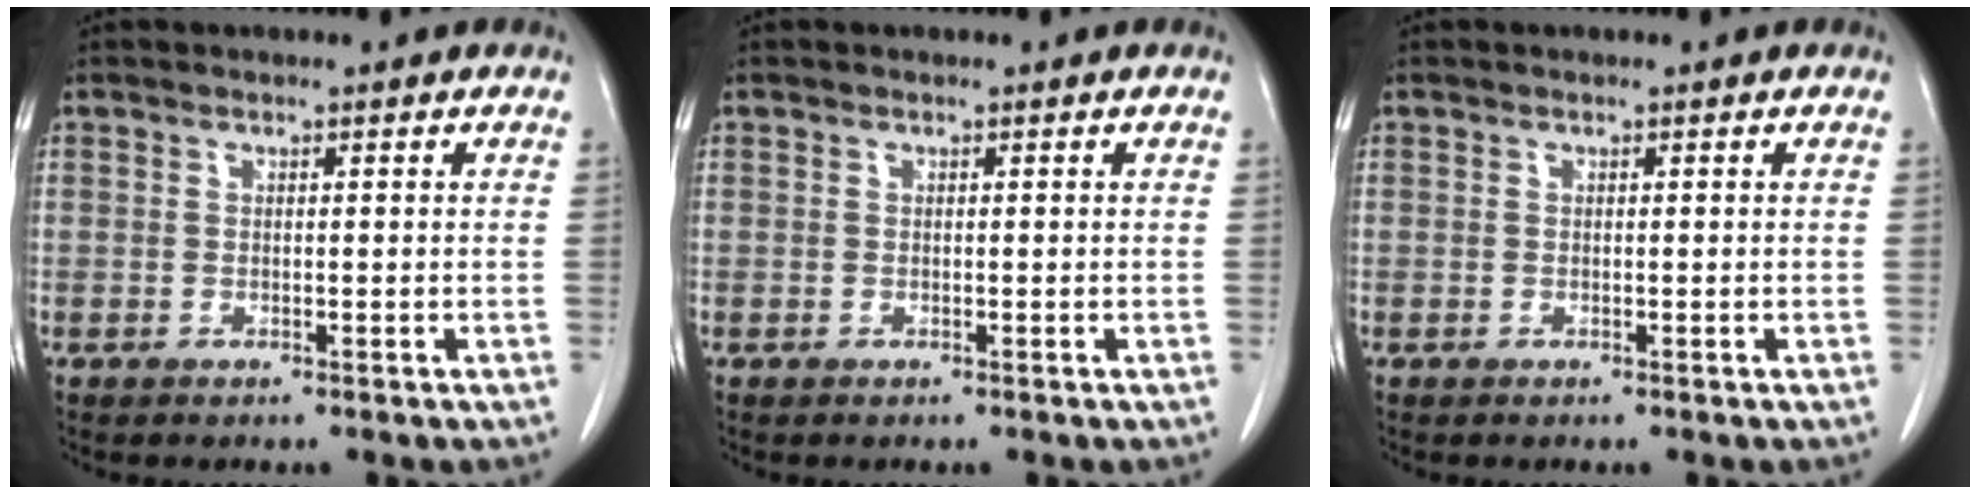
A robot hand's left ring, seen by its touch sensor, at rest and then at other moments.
{"total": 0.0}
{"total": 0.0}